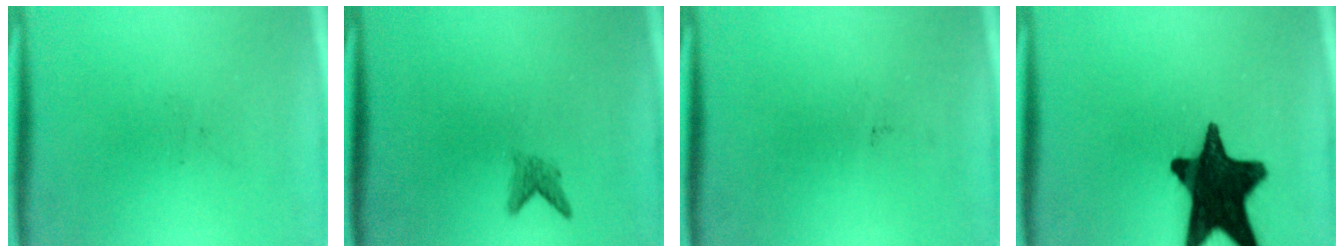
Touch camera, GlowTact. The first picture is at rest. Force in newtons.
{"total": 1.7}
{"total": 0.0}
{"total": 17.7}